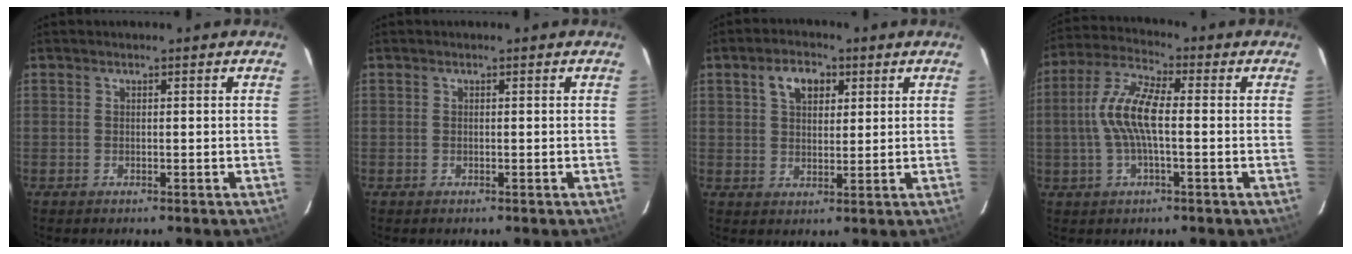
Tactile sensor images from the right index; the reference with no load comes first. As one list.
[{"total": 0.0}, {"total": 5.9, "force": [2.6, 3.7, 3.8], "torque": [-0.064, 0.019, 0.047]}, {"total": 10.2, "force": [-0.4, 3.0, 9.7], "torque": [-0.205, 0.013, -0.010]}]